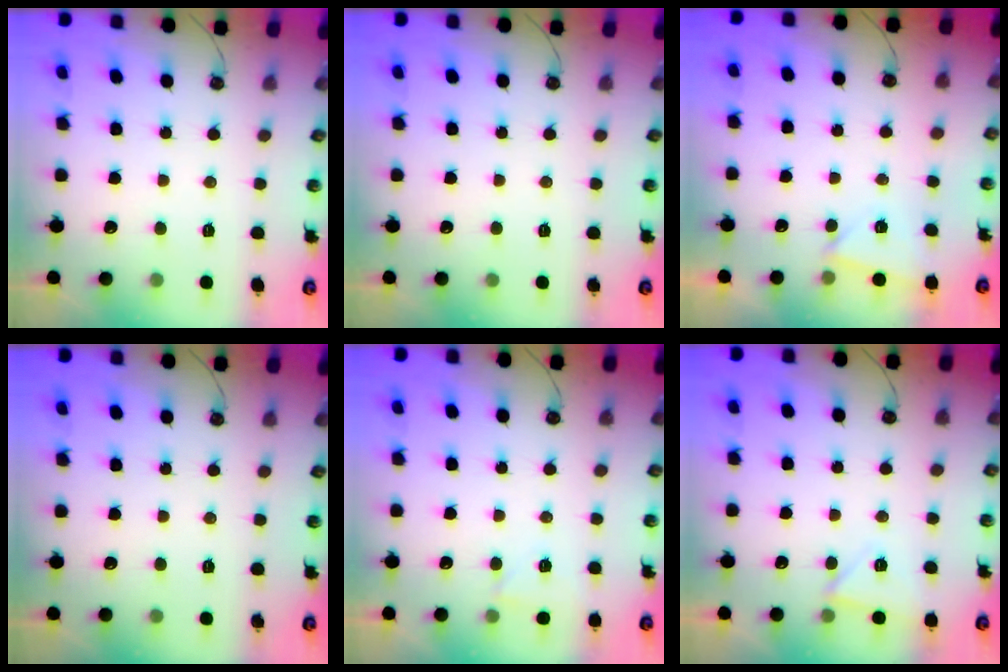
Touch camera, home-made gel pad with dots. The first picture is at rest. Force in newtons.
{"total": 0.0}
{"total": 3.1, "press": 1.9, "slide": 2.4}
{"total": 0.0}
{"total": 2.7, "press": 2.6, "slide": 0.7}
{"total": 4.8, "press": 4.3, "slide": 2.1}